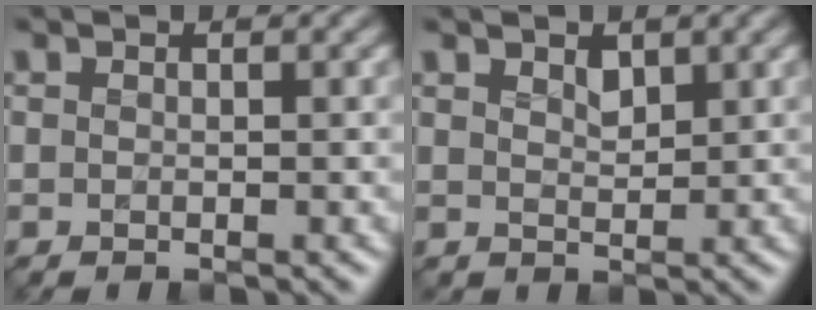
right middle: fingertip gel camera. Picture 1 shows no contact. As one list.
[{"total": 1.3, "force": [0.9, 0.7, 0.6], "torque": [-0.011, -0.002, 0.021]}]